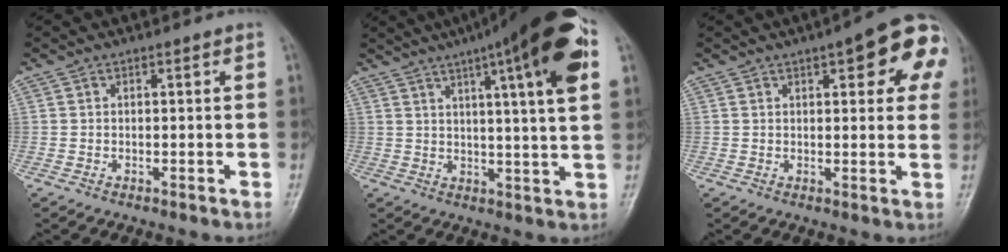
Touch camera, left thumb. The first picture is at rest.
{"total": 19.6, "force": [9.4, 2.5, 17.0], "torque": [-0.240, -0.007, 0.125]}
{"total": 13.6, "force": [5.3, 5.0, 11.5], "torque": [-0.102, 0.001, 0.053]}